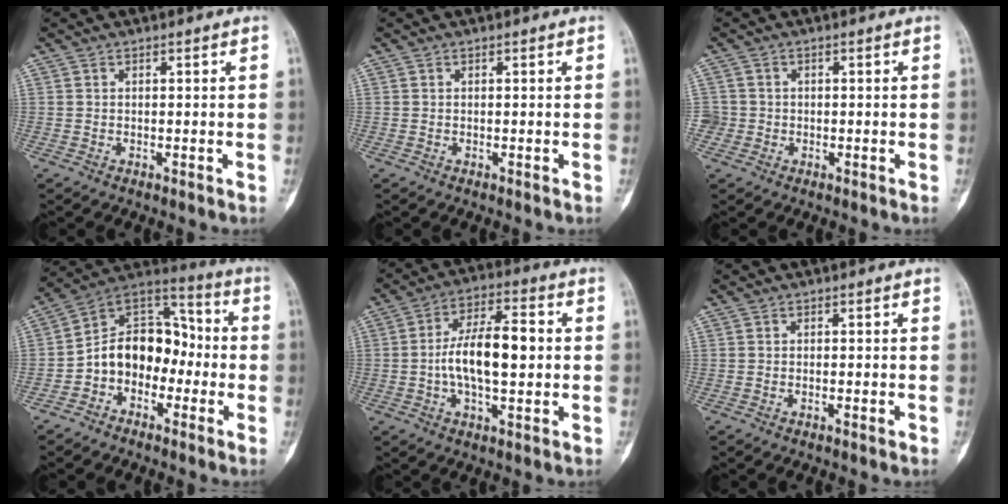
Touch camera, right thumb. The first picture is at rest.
{"total": 0.0}
{"total": 2.5, "force": [-0.4, 2.5, 0.0], "torque": [0.016, 0.008, -0.009]}
{"total": 13.3, "force": [-3.1, 10.0, 8.2], "torque": [-0.094, 0.070, -0.068]}
{"total": 12.6, "force": [-0.3, 5.6, 11.4], "torque": [-0.192, 0.024, -0.011]}
{"total": 1.0, "force": [-0.6, 0.2, 0.8], "torque": [-0.013, 0.004, -0.008]}